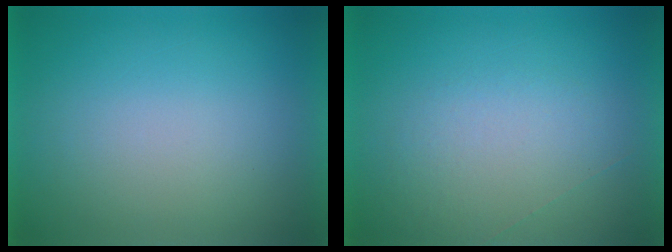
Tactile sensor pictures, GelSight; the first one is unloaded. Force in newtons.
{"total": 1.0}